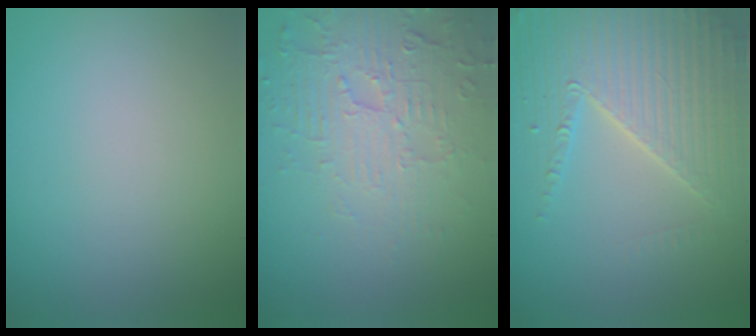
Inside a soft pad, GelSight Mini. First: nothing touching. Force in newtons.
{"total": 5.8, "press": 3.7, "slide": 4.4}
{"total": 4.9, "press": 4.8, "slide": 1.2}